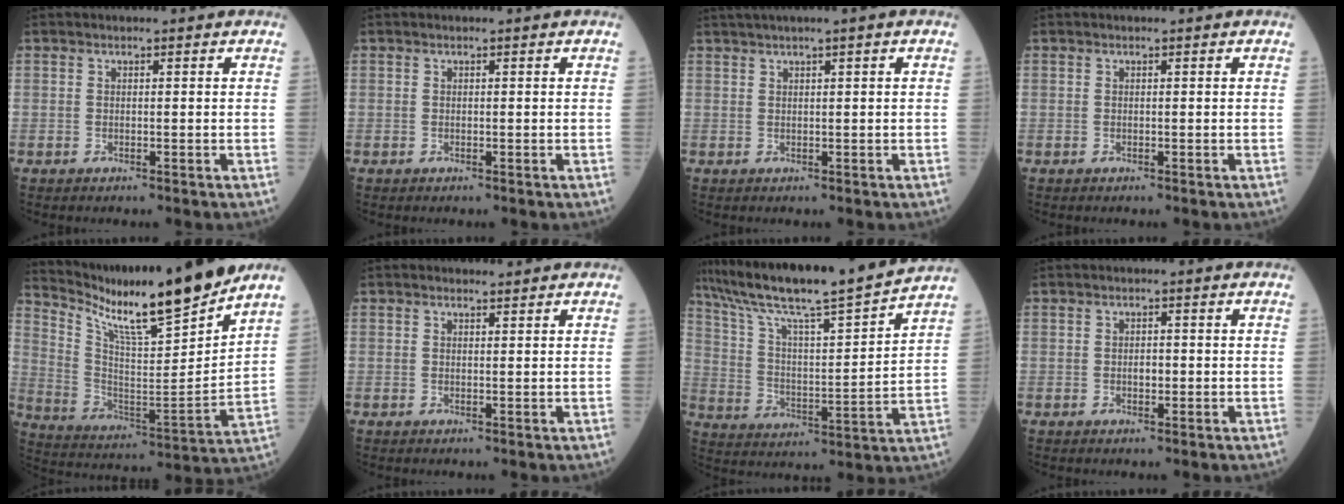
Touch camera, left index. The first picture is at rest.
{"total": 0.0}
{"total": 2.9, "force": [1.8, -0.5, 2.2], "torque": [-0.046, 0.015, 0.037]}
{"total": 0.0}
{"total": 17.8, "force": [15.3, -0.4, 9.2], "torque": [-0.173, -0.035, 0.260]}
{"total": 0.8, "force": [0.8, 0.1, 0.0], "torque": [-0.006, -0.003, 0.011]}
{"total": 19.4, "force": [16.8, -0.7, 9.7], "torque": [-0.171, -0.007, 0.274]}
{"total": 1.2, "force": [-0.3, 0.7, 0.9], "torque": [-0.015, 0.002, -0.005]}